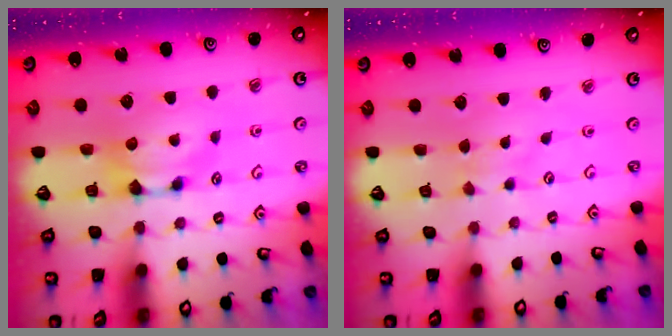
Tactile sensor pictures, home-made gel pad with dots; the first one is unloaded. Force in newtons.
{"total": 1.8, "press": 1.8, "slide": 0.1}